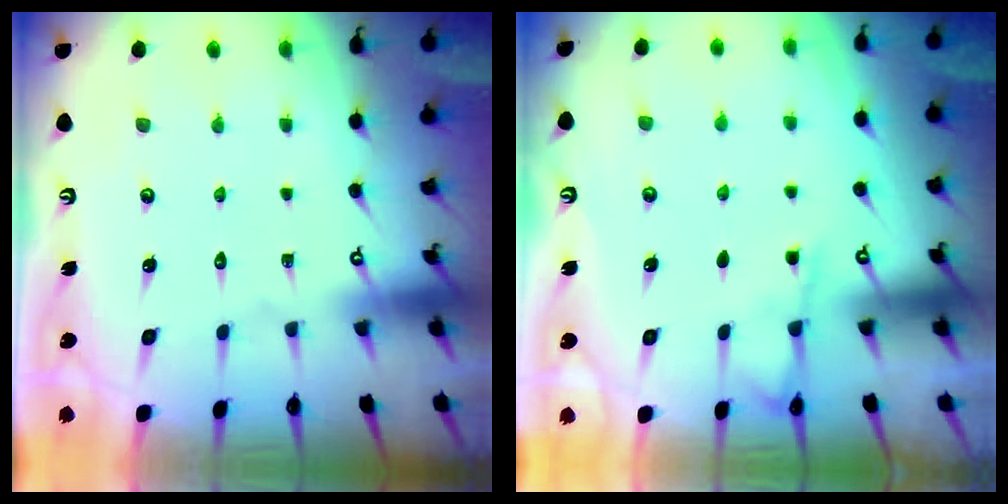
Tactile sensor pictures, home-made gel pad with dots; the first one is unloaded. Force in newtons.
{"total": 3.7, "press": 3.7, "slide": 0.3}